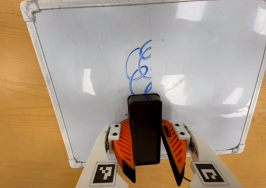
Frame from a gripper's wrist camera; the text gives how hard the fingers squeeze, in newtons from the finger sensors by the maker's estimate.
{"total": 7.5, "left": 8.7, "right": 6.3}